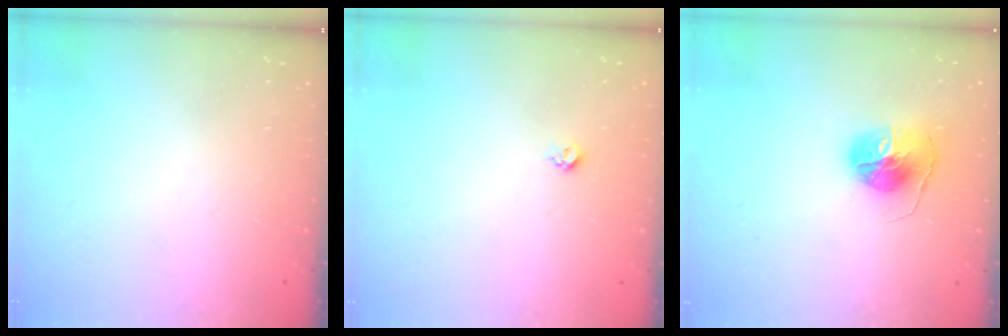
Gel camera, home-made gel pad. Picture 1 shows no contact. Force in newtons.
{"total": 3.3, "press": 3.3, "slide": 0.5}
{"total": 10.1, "press": 10.1, "slide": 0.2}